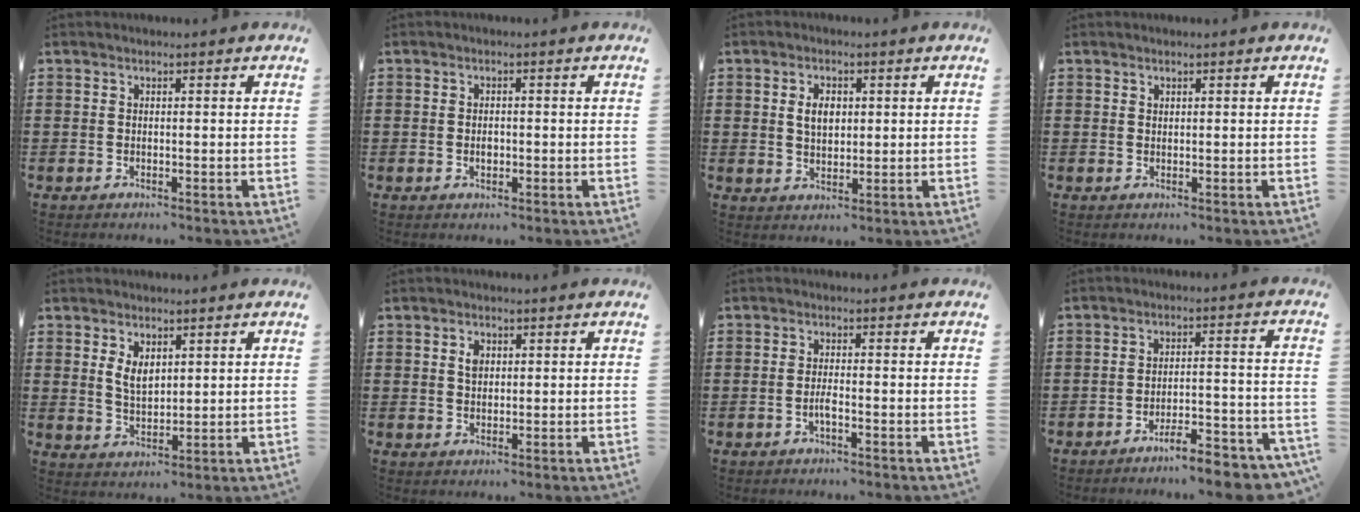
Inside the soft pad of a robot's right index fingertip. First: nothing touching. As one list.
[{"total": 1.5, "force": [-0.3, 0.8, 1.2], "torque": [-0.024, 0.002, -0.005]}, {"total": 3.5, "force": [0.7, 2.2, 2.7], "torque": [-0.050, 0.007, 0.010]}, {"total": 0.5, "force": [0.4, 0.3, 0.0], "torque": [-0.001, 0.002, 0.008]}, {"total": 3.7, "force": [1.7, 2.2, 2.5], "torque": [-0.046, 0.004, 0.028]}, {"total": 2.1, "force": [0.7, 1.4, 1.4], "torque": [-0.030, 0.007, 0.013]}, {"total": 1.9, "force": [-0.9, 0.3, 1.6], "torque": [-0.039, -0.003, -0.017]}, {"total": 6.2, "force": [-5.6, 0.5, 2.4], "torque": [-0.035, 0.004, -0.105]}]